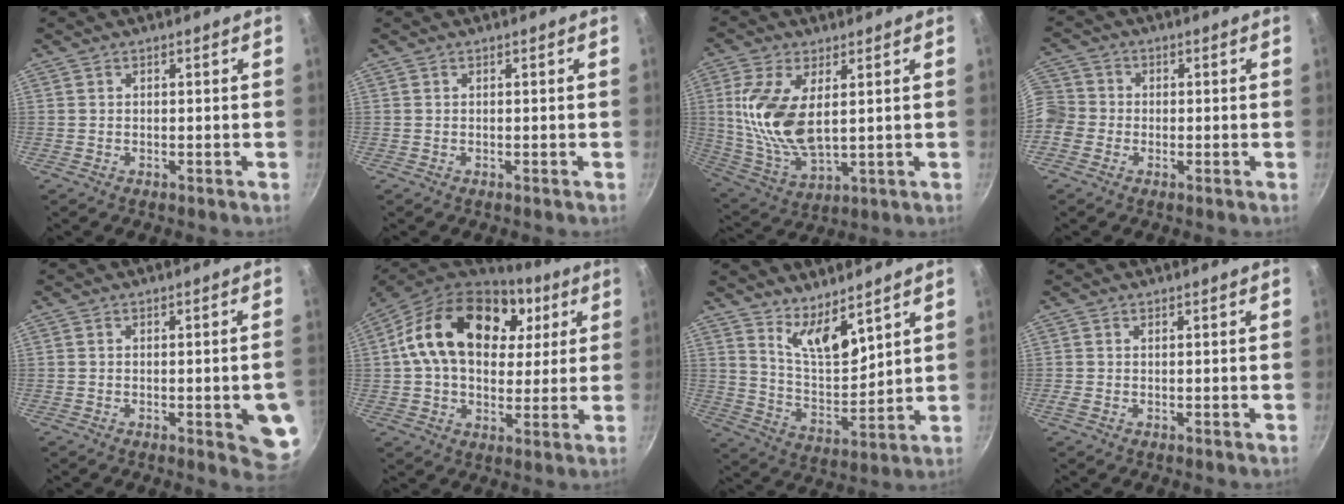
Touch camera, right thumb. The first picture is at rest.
{"total": 0.0}
{"total": 14.3, "force": [2.7, 7.1, 12.1], "torque": [-0.240, -0.017, 0.064]}
{"total": 9.0, "force": [-1.8, 8.2, 3.3], "torque": [-0.068, 0.030, -0.052]}
{"total": 7.9, "force": [-1.9, 2.5, 7.3], "torque": [-0.061, 0.004, -0.021]}
{"total": 23.7, "force": [6.9, 16.0, 16.0], "torque": [-0.257, 0.007, 0.103]}
{"total": 9.6, "force": [6.7, 3.2, 6.1], "torque": [-0.088, -0.074, 0.128]}
{"total": 0.6, "force": [0.0, 0.3, 0.5], "torque": [-0.014, 0.001, -0.001]}